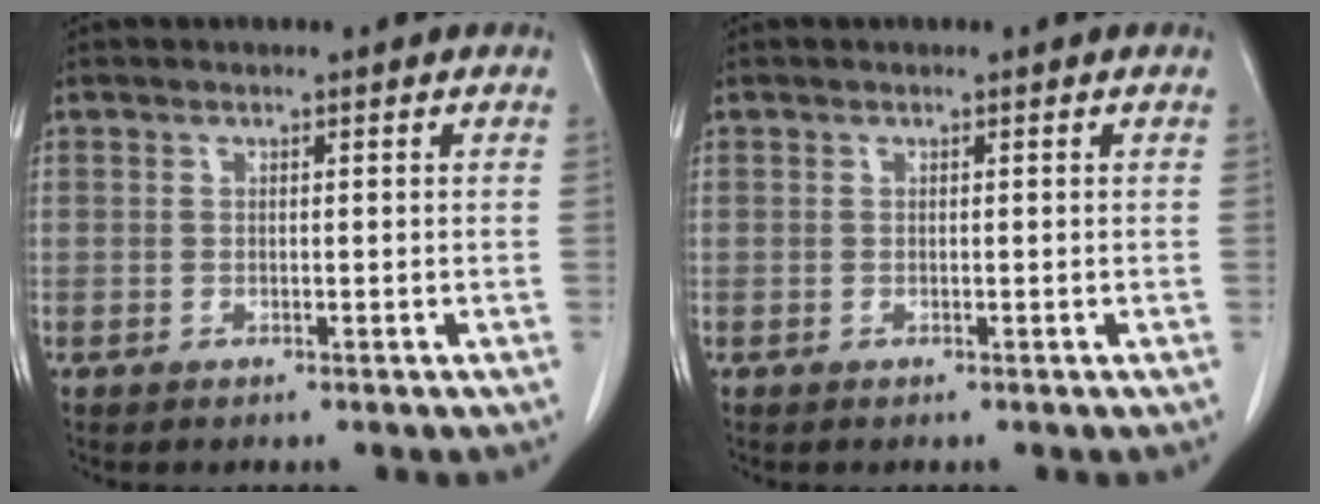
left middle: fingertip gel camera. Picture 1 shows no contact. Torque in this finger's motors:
{"motor_torque": [0.01, -0.01, -0.04, -0.01]}